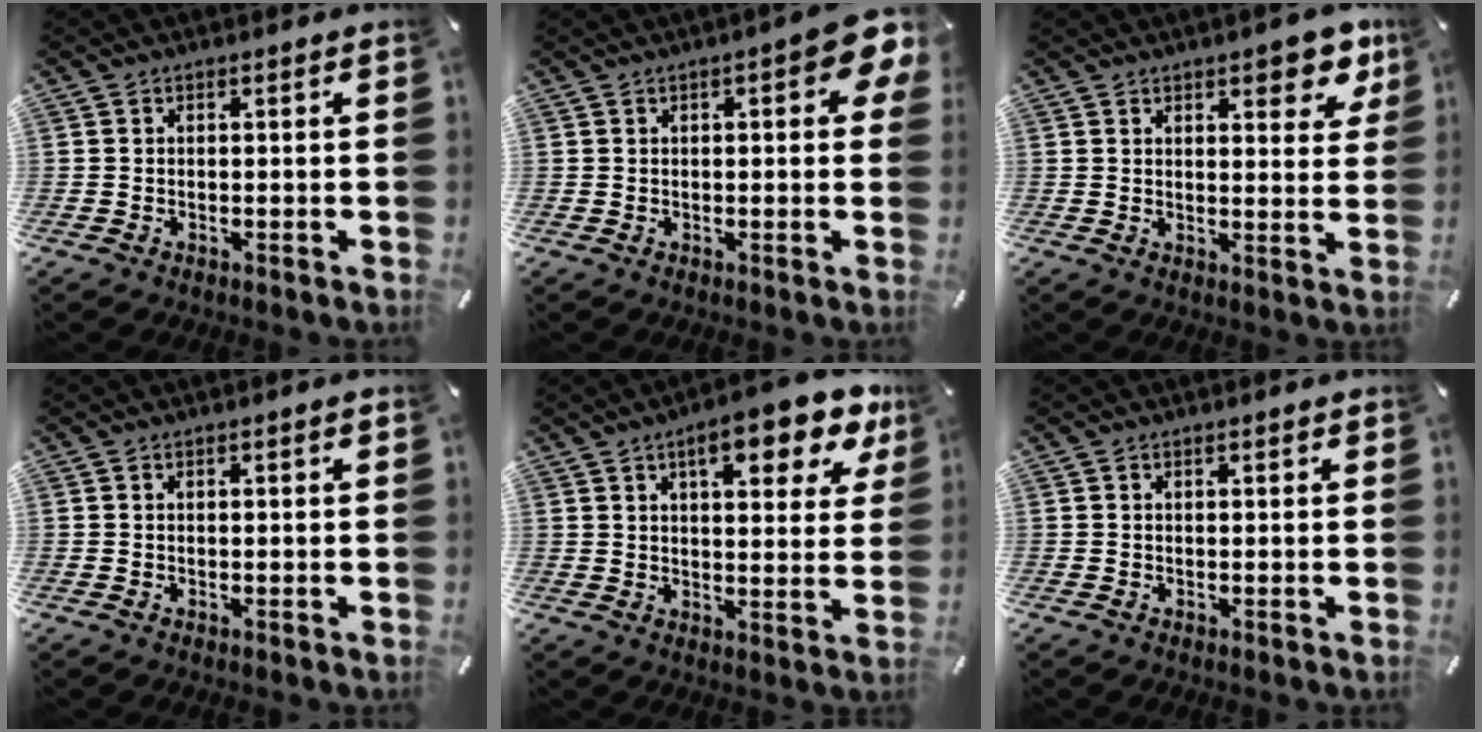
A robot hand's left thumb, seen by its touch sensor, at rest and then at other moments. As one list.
[{"total": 8.2, "force": [2.8, 3.0, 7.1], "torque": [-0.094, -0.007, 0.044]}, {"total": 7.9, "force": [5.3, 3.5, 4.8], "torque": [-0.048, -0.031, 0.085]}, {"total": 0.9, "force": [0.4, 0.2, 0.8], "torque": [-0.015, 0.001, 0.007]}, {"total": 13.5, "force": [8.1, 4.8, 9.7], "torque": [-0.134, -0.036, 0.130]}, {"total": 0.8, "force": [0.5, 0.2, 0.5], "torque": [-0.011, 0.001, 0.008]}]